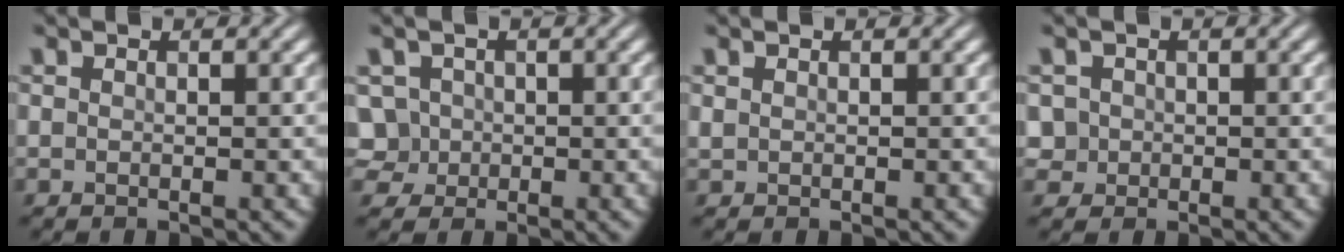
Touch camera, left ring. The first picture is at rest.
{"total": 3.5, "force": [-0.1, 3.3, 1.0], "torque": [-0.017, 0.023, -0.005]}
{"total": 0.0}
{"total": 1.8, "force": [0.2, 1.8, 0.4], "torque": [-0.004, 0.006, 0.008]}